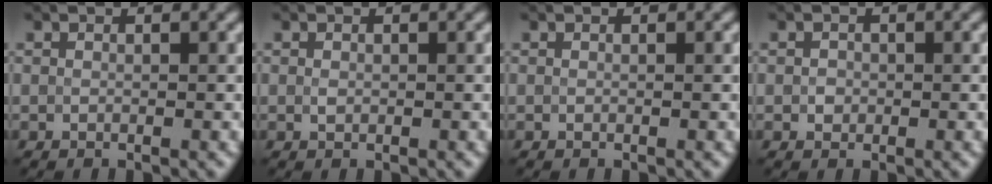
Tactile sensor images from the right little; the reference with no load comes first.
{"total": 0.5, "force": [0.0, 0.4, 0.3], "torque": [-0.006, -0.002, 0.001]}
{"total": 0.0}
{"total": 0.9, "force": [0.0, 0.9, 0.3], "torque": [-0.002, -0.002, -0.003]}